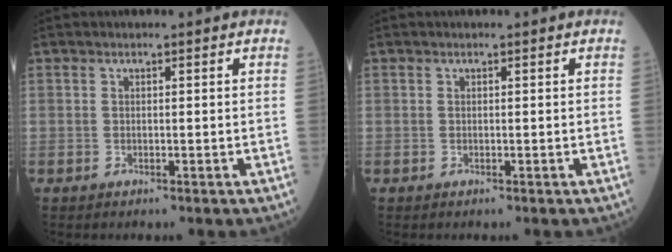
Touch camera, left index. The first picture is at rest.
{"total": 0.0}